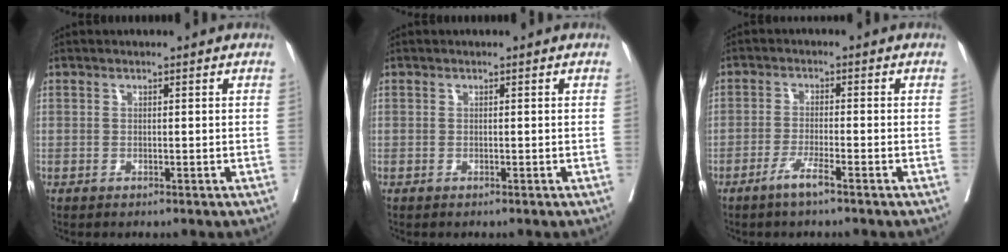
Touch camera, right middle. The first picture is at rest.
{"total": 0.0}
{"total": 3.3, "force": [-2.2, -0.4, 2.4], "torque": [-0.049, -0.006, -0.045]}